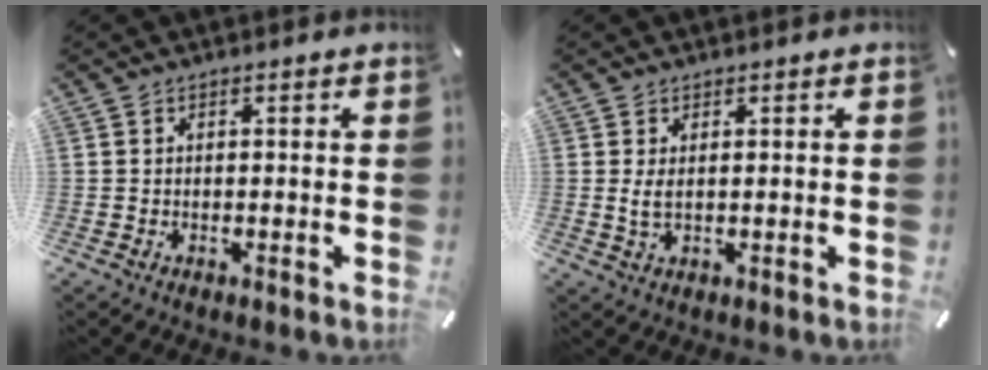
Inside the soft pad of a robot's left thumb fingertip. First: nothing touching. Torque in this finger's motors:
{"motor_torque": [-0.13, 0.16, 0.01, -0.03, 0.02]}